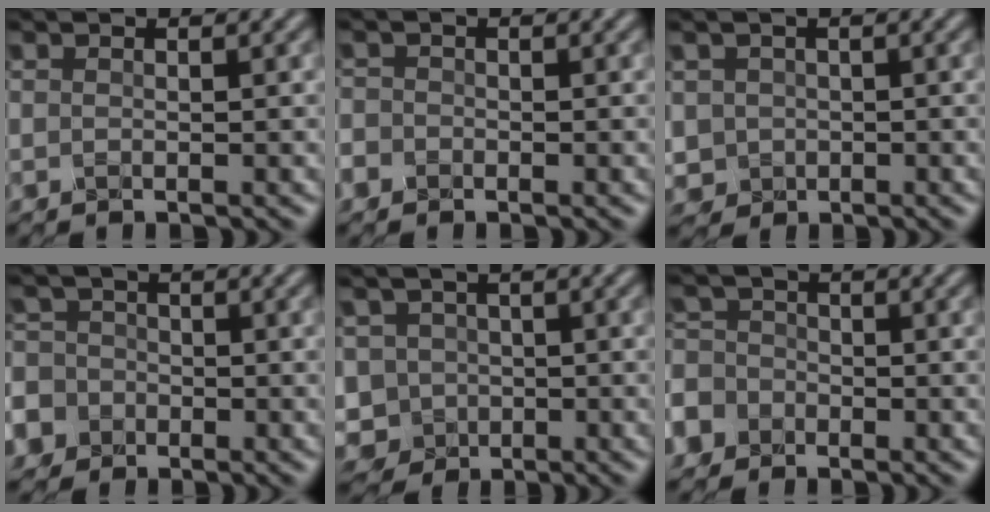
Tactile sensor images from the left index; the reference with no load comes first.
{"total": 1.4, "force": [-0.7, 1.1, 0.2], "torque": [0.003, 0.000, -0.016]}
{"total": 1.9, "force": [0.0, 1.9, 0.2], "torque": [0.001, -0.004, 0.000]}
{"total": 7.8, "force": [-4.2, 6.4, 1.6], "torque": [-0.053, -0.016, -0.097]}
{"total": 5.5, "force": [-1.8, 5.0, 1.4], "torque": [-0.024, -0.003, -0.045]}
{"total": 6.4, "force": [-3.9, 4.9, 1.4], "torque": [-0.031, -0.011, -0.081]}